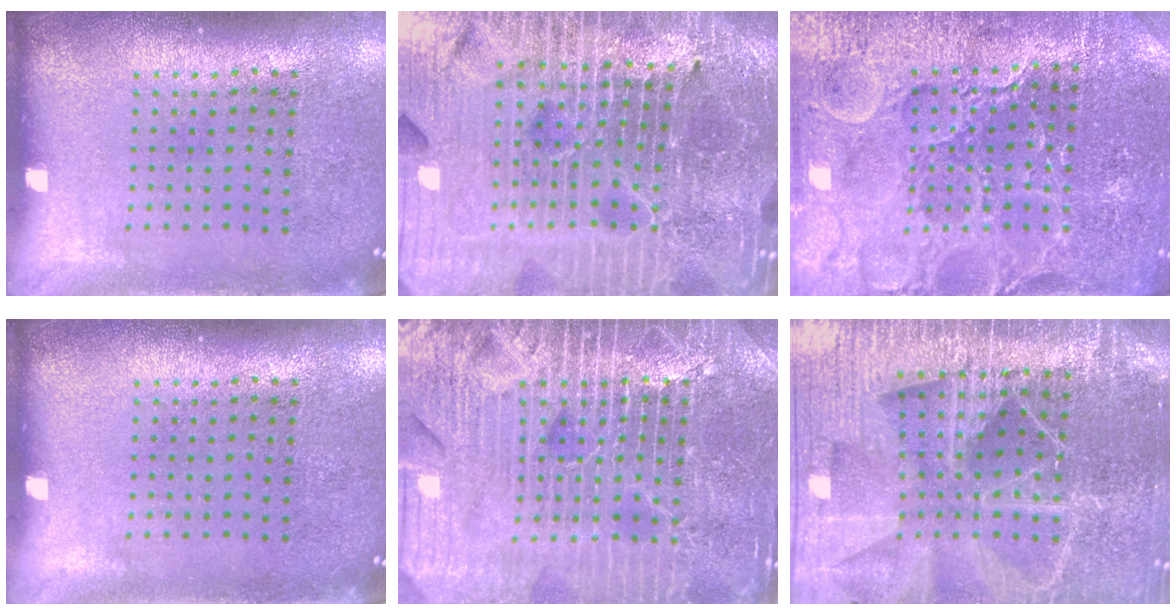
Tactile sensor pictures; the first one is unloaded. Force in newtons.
{"total": 6.7, "press": 5.9, "slide": 3.1}
{"total": 4.3, "press": 4.1, "slide": 1.3}
{"total": 0.0}
{"total": 7.0, "press": 6.9, "slide": 0.9}
{"total": 5.5, "press": 4.9, "slide": 2.4}